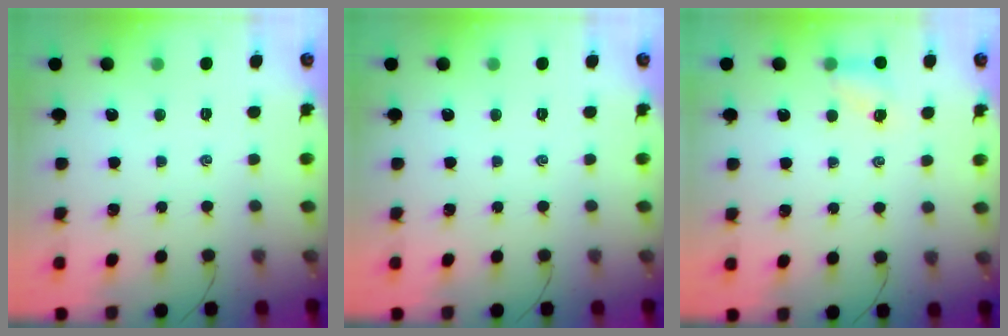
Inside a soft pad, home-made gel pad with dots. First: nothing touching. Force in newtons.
{"total": 0.0}
{"total": 4.4, "press": 4.3, "slide": 1.1}